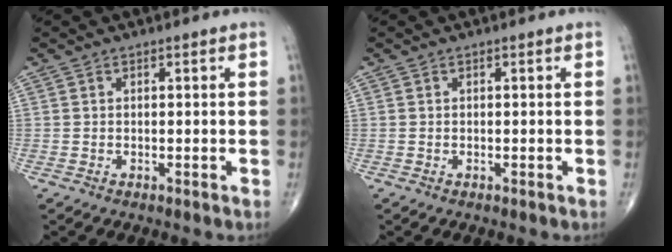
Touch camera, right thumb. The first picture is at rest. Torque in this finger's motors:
{"motor_torque": [0.29, 0.12, -0.11, -0.17, 0.01]}